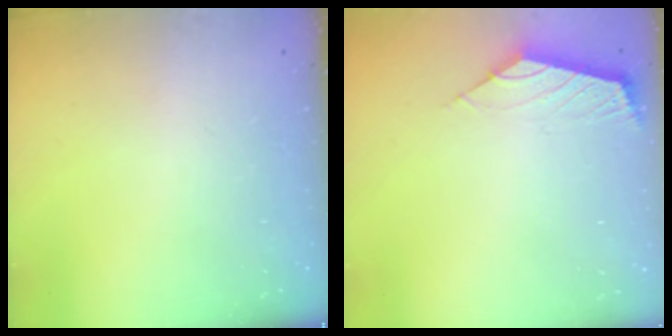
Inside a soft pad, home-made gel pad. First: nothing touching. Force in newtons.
{"total": 2.3, "press": 2.3, "slide": 0.6}